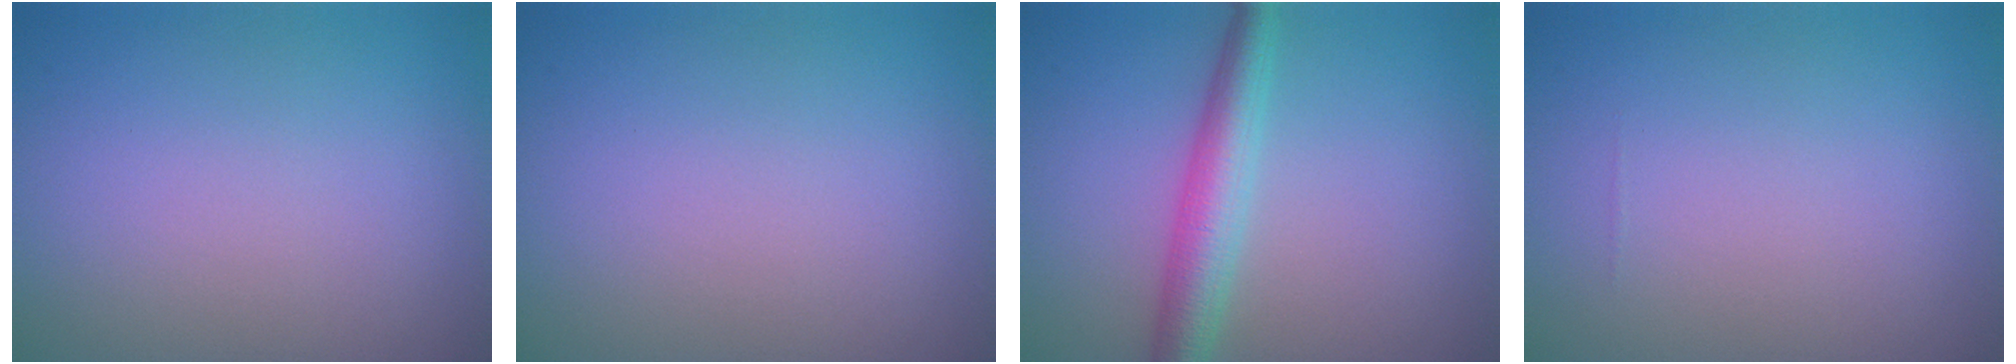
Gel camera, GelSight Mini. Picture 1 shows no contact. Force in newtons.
{"total": 0.0}
{"total": 4.3, "press": 4.3, "slide": 0.1}
{"total": 0.0}